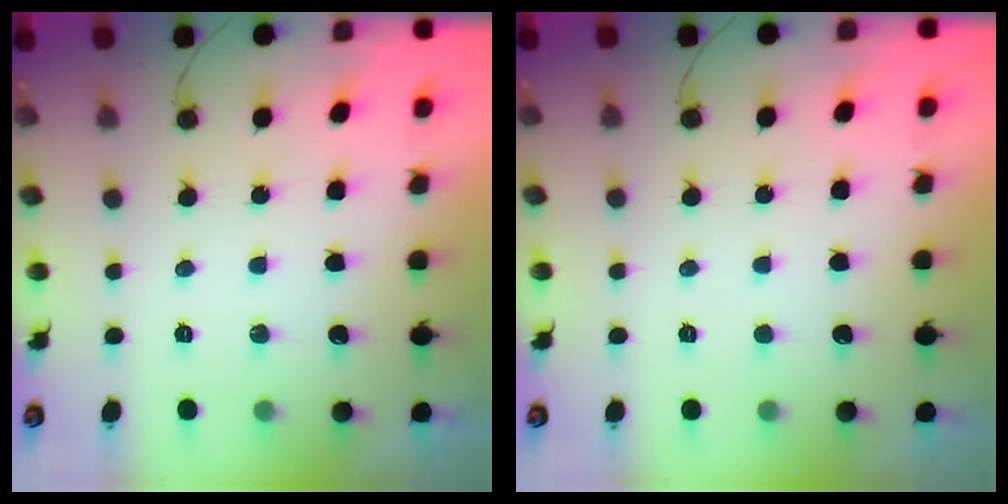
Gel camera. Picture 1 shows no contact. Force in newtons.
{"total": 1.6, "press": 1.6, "slide": 0.2}